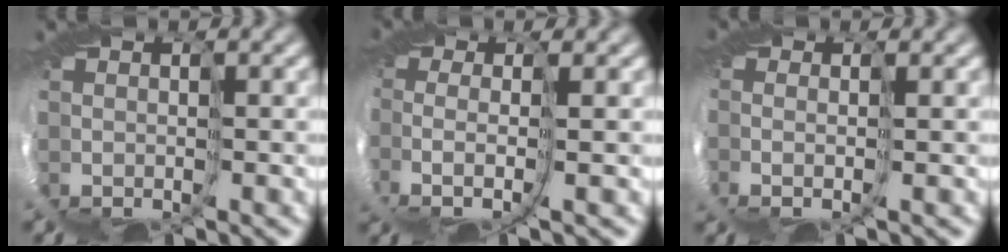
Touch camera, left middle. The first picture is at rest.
{"total": 1.9, "force": [-0.9, -0.3, 1.7], "torque": [-0.069, -0.007, -0.030]}
{"total": 1.6, "force": [-0.2, 0.0, 1.5], "torque": [-0.052, -0.004, -0.007]}